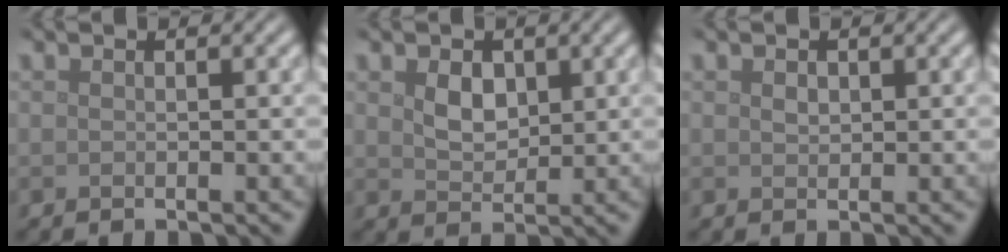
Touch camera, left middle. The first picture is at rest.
{"total": 2.4, "force": [0.9, 1.6, 1.4], "torque": [-0.032, -0.003, 0.019]}
{"total": 0.7, "force": [0.3, 0.5, 0.4], "torque": [-0.011, -0.002, 0.007]}